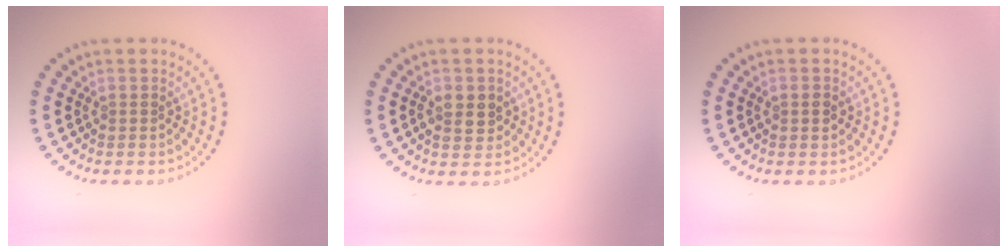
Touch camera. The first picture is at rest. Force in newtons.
{"total": 2.6, "press": 2.6, "slide": 0.2}
{"total": 1.3, "press": 1.3, "slide": 0.1}